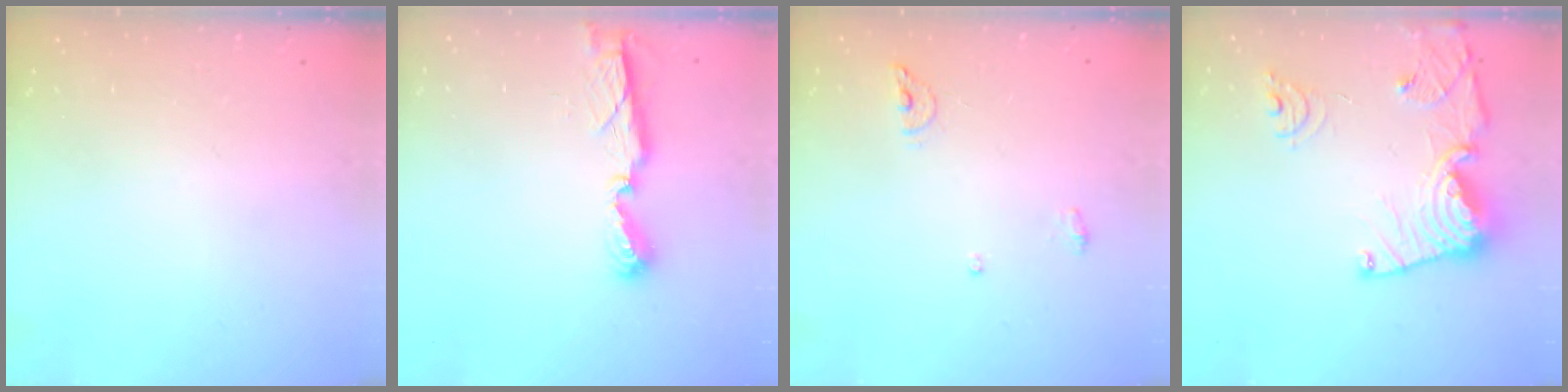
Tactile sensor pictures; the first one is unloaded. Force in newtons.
{"total": 7.7, "press": 7.7, "slide": 0.2}
{"total": 6.1, "press": 5.9, "slide": 1.4}
{"total": 16.7, "press": 16.6, "slide": 1.6}